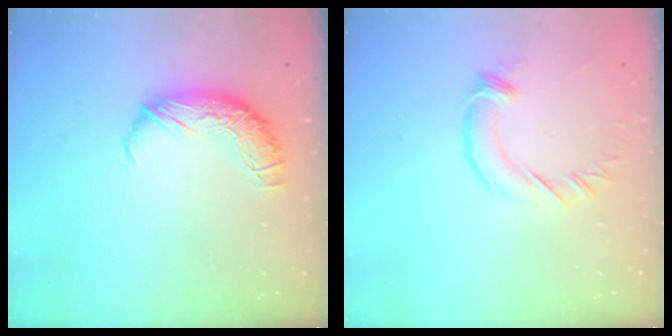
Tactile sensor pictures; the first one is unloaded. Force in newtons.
{"total": 1.9, "press": 1.9, "slide": 0.1}